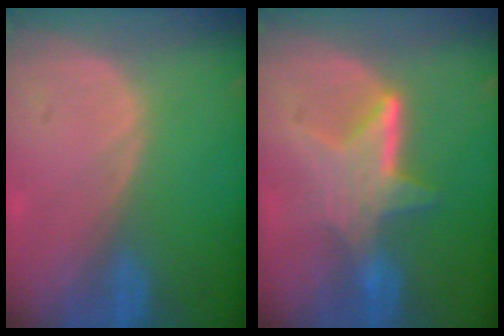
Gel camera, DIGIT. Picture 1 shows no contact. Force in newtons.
{"total": 6.6, "press": 5.9, "slide": 3.1}